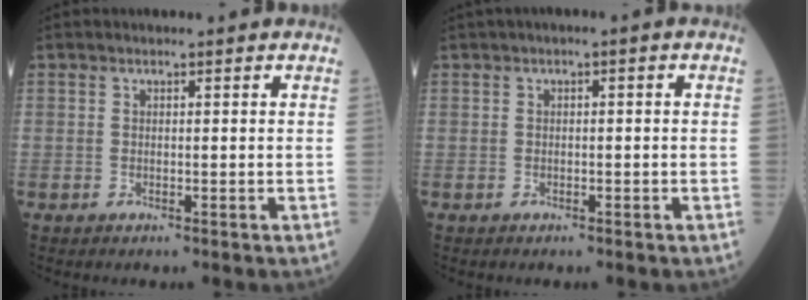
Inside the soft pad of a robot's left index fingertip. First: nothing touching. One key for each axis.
{"total": 1.2, "fx": 0.1, "fy": 0.1, "fz": 1.2, "tx": -0.018, "ty": 0.006, "tz": 0.000}